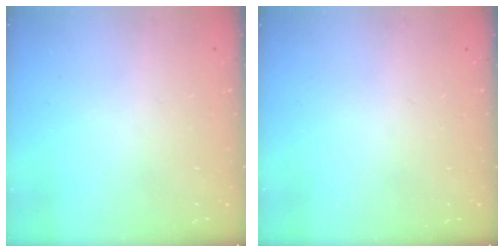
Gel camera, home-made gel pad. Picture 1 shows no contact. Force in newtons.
{"total": 0.0}